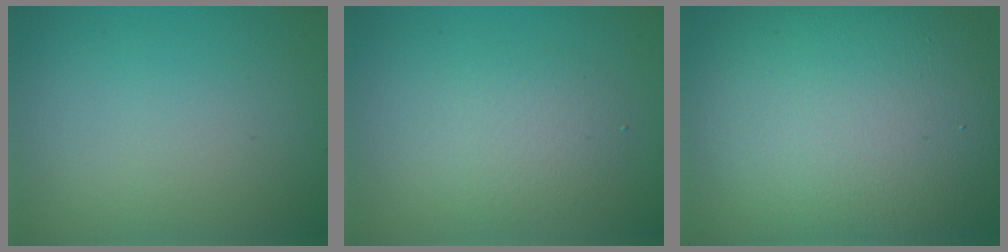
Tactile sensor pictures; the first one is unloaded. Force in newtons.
{"total": 2.5, "press": 2.5, "slide": 0.2}
{"total": 16.3, "press": 16.3, "slide": 0.9}